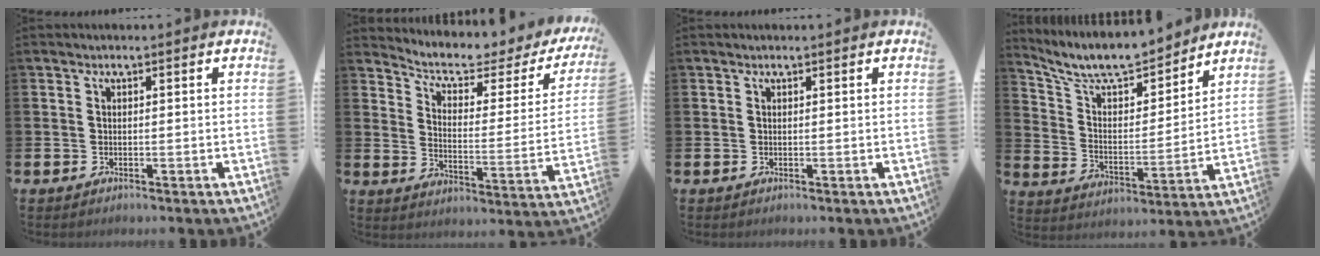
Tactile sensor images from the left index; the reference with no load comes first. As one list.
[{"total": 5.4, "force": [4.6, 1.7, 2.3], "torque": [-0.063, -0.038, 0.068]}, {"total": 0.0}, {"total": 9.2, "force": [8.6, 2.0, 2.7], "torque": [-0.086, -0.067, 0.149]}]